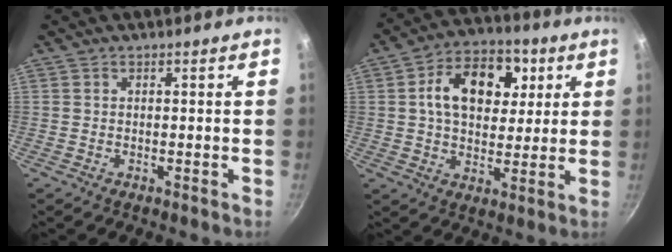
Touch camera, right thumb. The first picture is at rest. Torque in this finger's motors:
{"motor_torque": [0.16, 0.26, 0.98, 0.00, 0.39]}